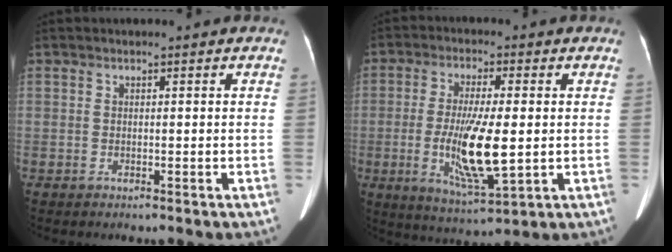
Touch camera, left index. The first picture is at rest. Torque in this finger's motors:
{"motor_torque": [0.98, -0.36, 0.36, 0.21]}